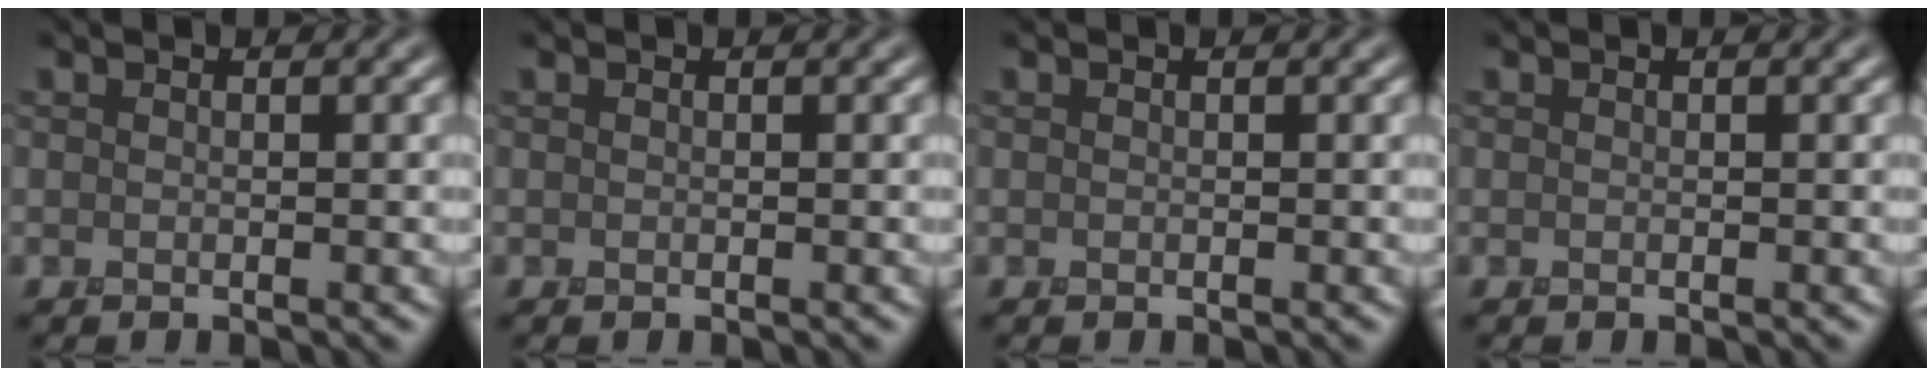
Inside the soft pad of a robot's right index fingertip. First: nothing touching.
{"total": 0.0}
{"total": 0.0}
{"total": 0.0}